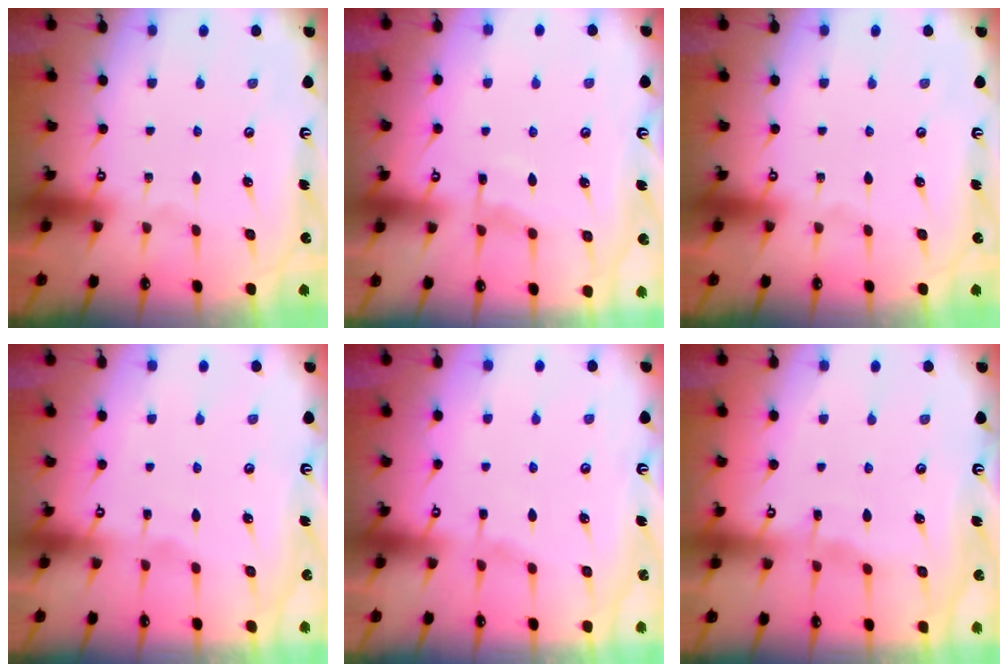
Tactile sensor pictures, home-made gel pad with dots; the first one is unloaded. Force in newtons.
{"total": 6.0, "press": 5.9, "slide": 0.7}
{"total": 0.0}
{"total": 2.2, "press": 2.2, "slide": 0.3}
{"total": 1.7, "press": 1.7, "slide": 0.3}
{"total": 3.9, "press": 3.9, "slide": 0.2}